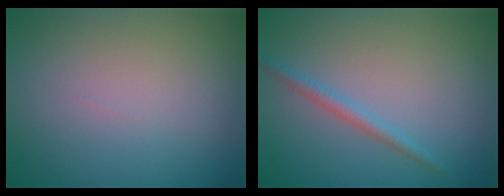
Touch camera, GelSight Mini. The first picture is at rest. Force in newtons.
{"total": 1.4, "press": 1.4, "slide": 0.1}